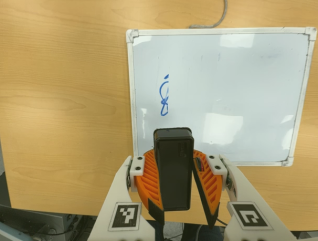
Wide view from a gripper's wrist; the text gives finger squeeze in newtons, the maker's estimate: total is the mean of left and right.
{"total": 11.2, "left": 11.2, "right": 11.1}